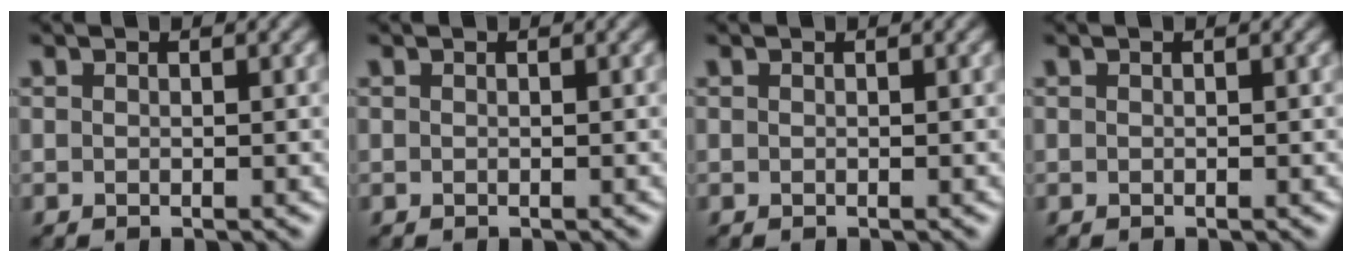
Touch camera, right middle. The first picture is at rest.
{"total": 0.0}
{"total": 0.0}
{"total": 0.0}